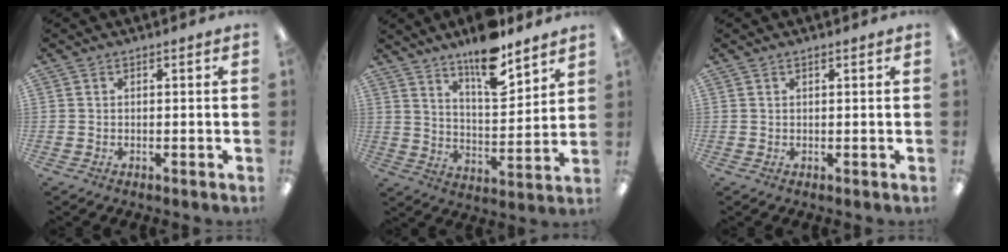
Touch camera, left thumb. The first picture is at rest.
{"total": 13.7, "force": [10.8, 4.2, 7.4], "torque": [-0.109, -0.072, 0.184]}
{"total": 0.7, "force": [0.4, 0.2, 0.5], "torque": [-0.010, 0.002, 0.008]}